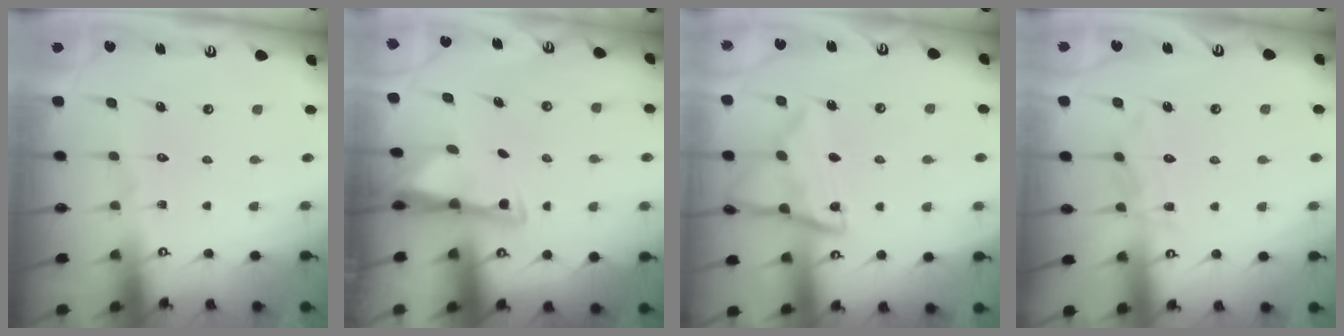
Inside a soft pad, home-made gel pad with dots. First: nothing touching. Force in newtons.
{"total": 3.1, "press": 3.0, "slide": 0.4}
{"total": 13.3, "press": 13.3, "slide": 1.1}
{"total": 6.4, "press": 6.4, "slide": 0.1}